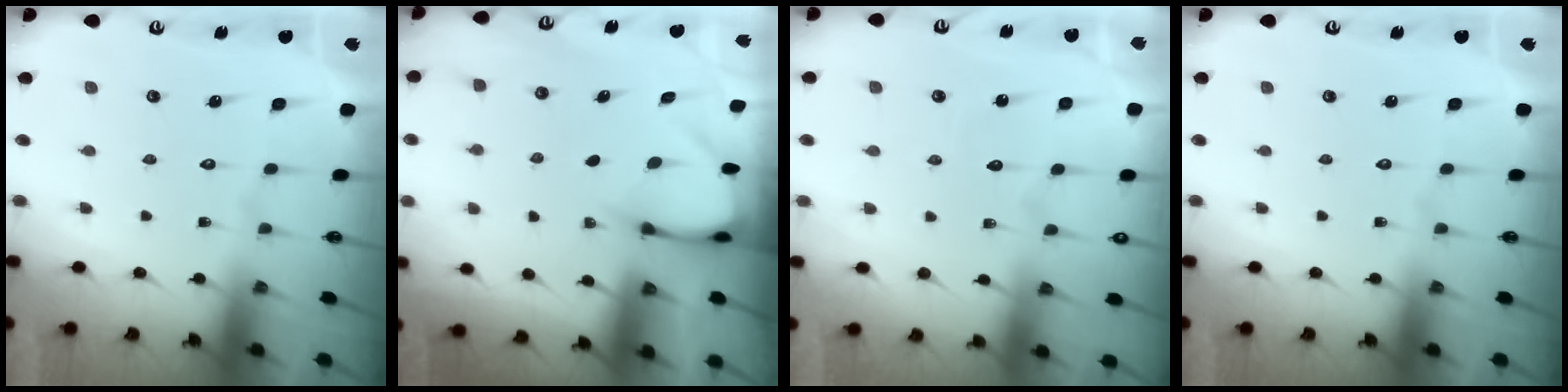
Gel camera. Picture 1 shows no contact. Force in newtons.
{"total": 3.0, "press": 3.0, "slide": 0.2}
{"total": 3.7, "press": 3.7, "slide": 0.1}
{"total": 0.0}